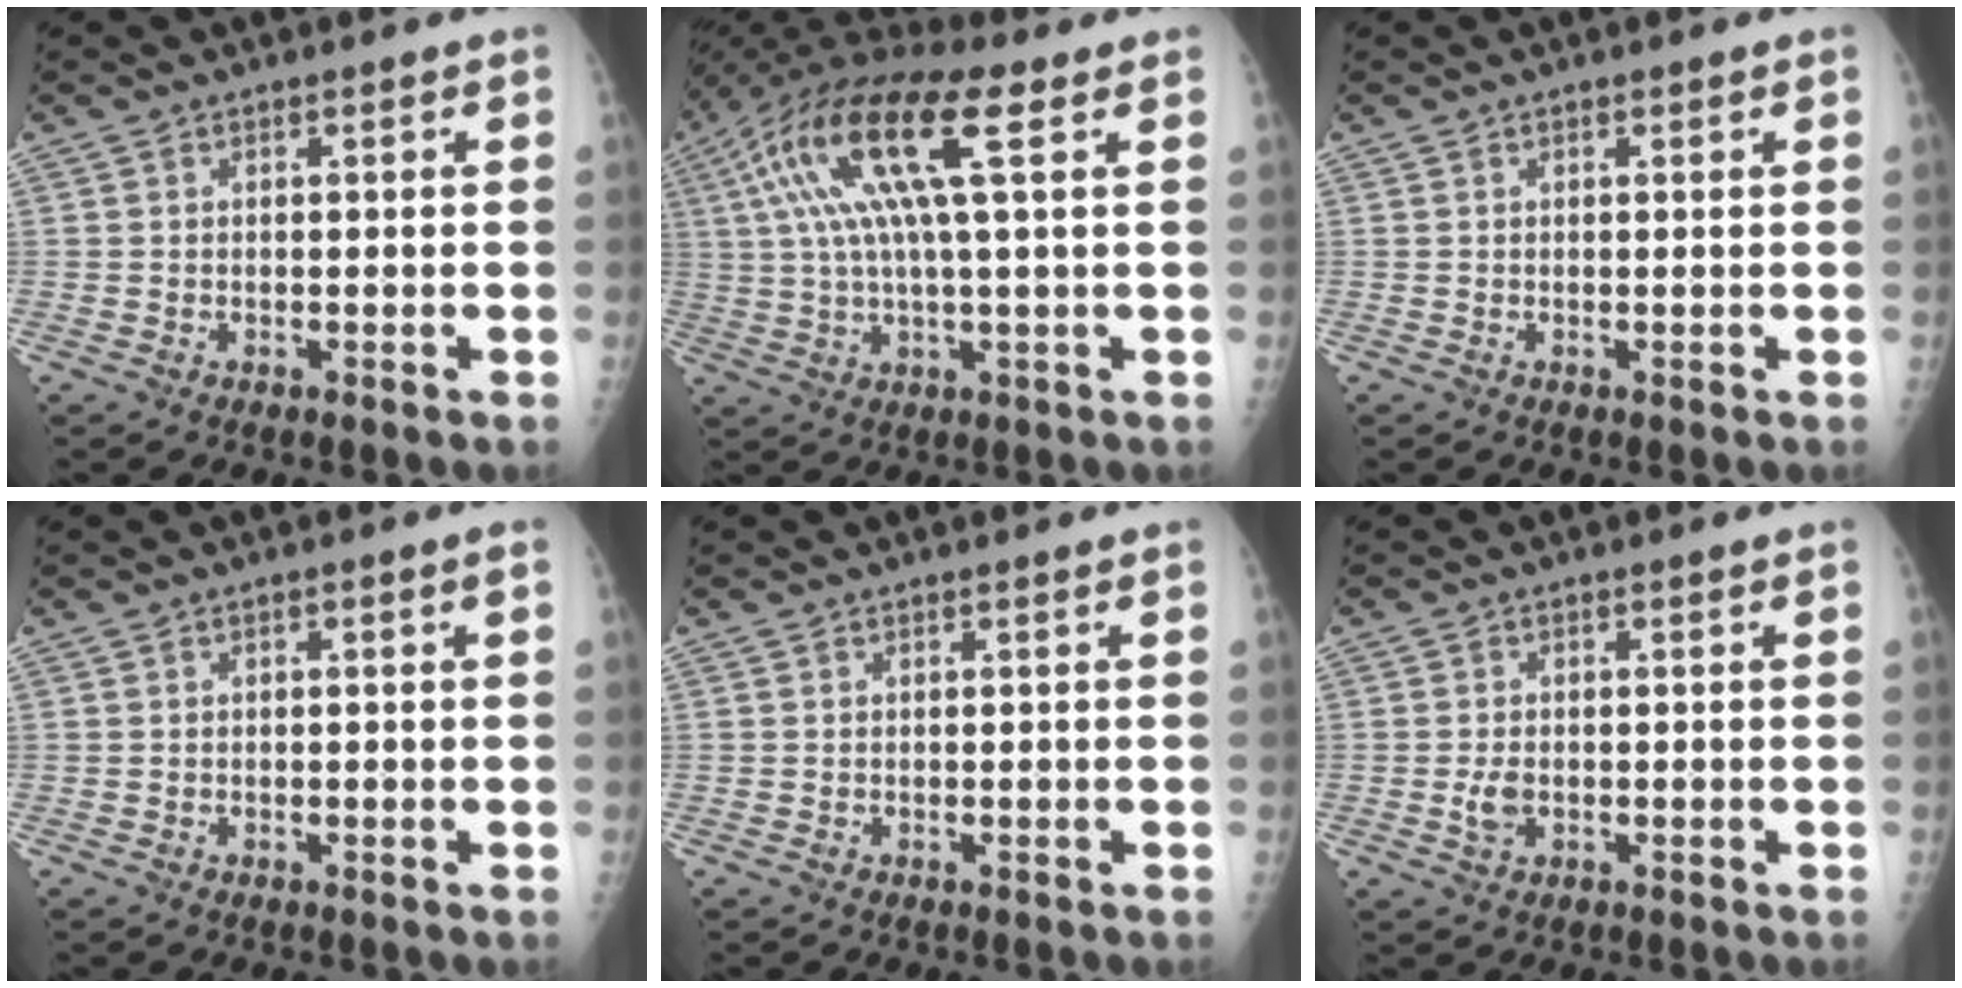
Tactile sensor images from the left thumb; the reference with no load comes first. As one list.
[{"total": 17.1, "force": [5.7, 3.9, 15.7], "torque": [-0.329, 0.024, 0.098]}, {"total": 0.5, "force": [0.3, 0.2, 0.4], "torque": [-0.005, -0.001, 0.005]}, {"total": 1.1, "force": [0.1, 0.2, 1.1], "torque": [-0.018, 0.007, 0.003]}, {"total": 0.0}, {"total": 2.7, "force": [-0.5, 1.8, 2.0], "torque": [-0.037, 0.000, -0.008]}]